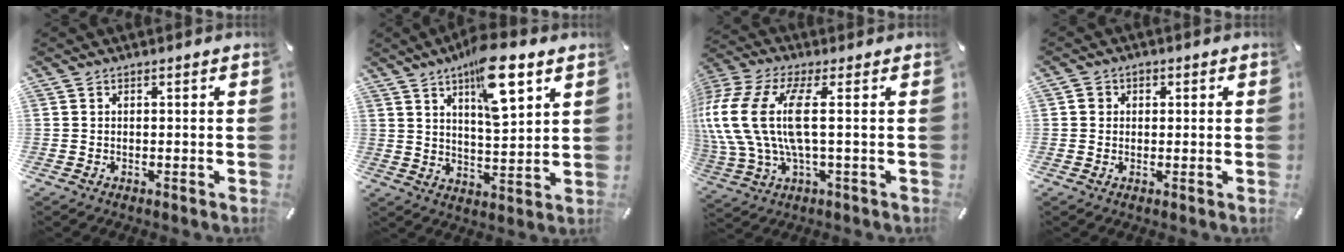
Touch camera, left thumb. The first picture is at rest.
{"total": 13.8, "force": [8.3, 4.8, 9.9], "torque": [-0.142, -0.042, 0.136]}
{"total": 15.9, "force": [1.5, 6.2, 14.5], "torque": [-0.323, -0.016, 0.022]}
{"total": 2.3, "force": [0.0, 2.2, 0.9], "torque": [-0.010, 0.006, -0.004]}